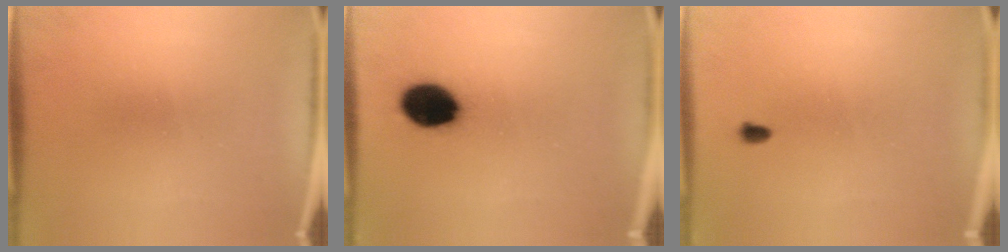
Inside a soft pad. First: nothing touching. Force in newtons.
{"total": 10.9}
{"total": 1.0}